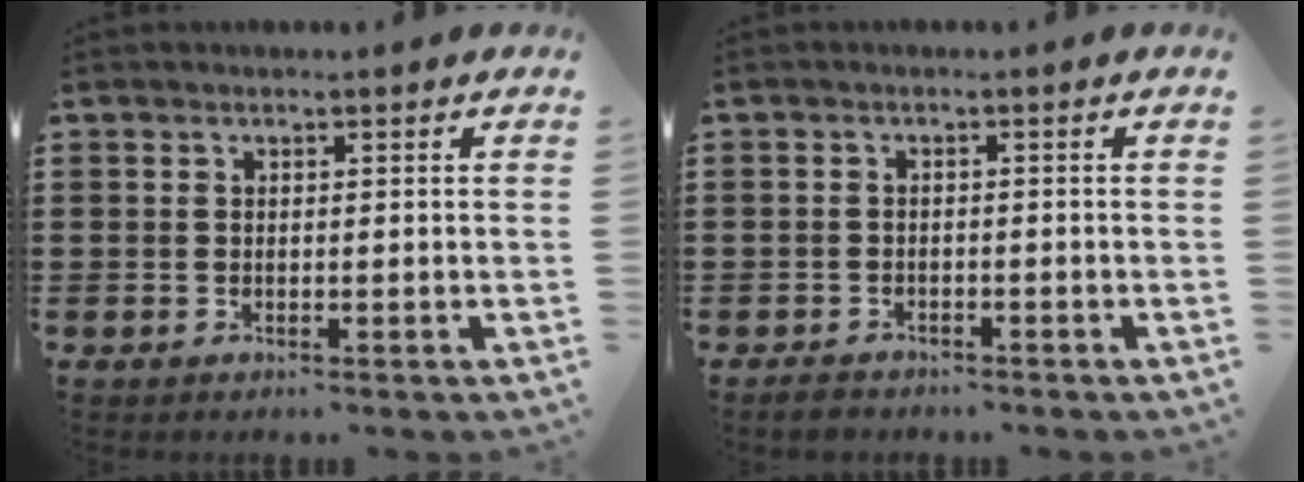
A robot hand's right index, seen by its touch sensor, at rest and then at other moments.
{"total": 1.4, "force": [-1.3, 0.5, 0.1], "torque": [-0.005, 0.003, -0.028]}